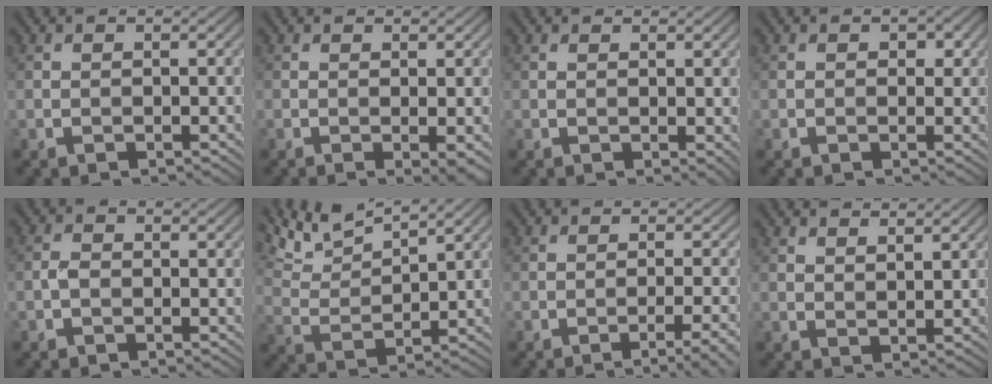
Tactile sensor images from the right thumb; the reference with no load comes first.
{"total": 2.0, "force": [-0.1, 0.2, 2.0], "torque": [-0.035, -0.005, -0.003]}
{"total": 1.3, "force": [0.6, 0.4, 1.1], "torque": [-0.016, -0.004, 0.014]}
{"total": 1.2, "force": [0.3, 1.0, 0.6], "torque": [-0.009, -0.005, 0.002]}
{"total": 1.3, "force": [-0.6, 0.7, 0.8], "torque": [-0.019, 0.004, -0.016]}
{"total": 8.1, "force": [6.5, 1.7, 4.5], "torque": [-0.110, 0.011, 0.128]}
{"total": 4.8, "force": [-2.6, 0.7, 3.9], "torque": [-0.053, 0.013, -0.045]}
{"total": 2.0, "force": [1.8, 0.3, 0.9], "torque": [-0.016, -0.005, 0.035]}